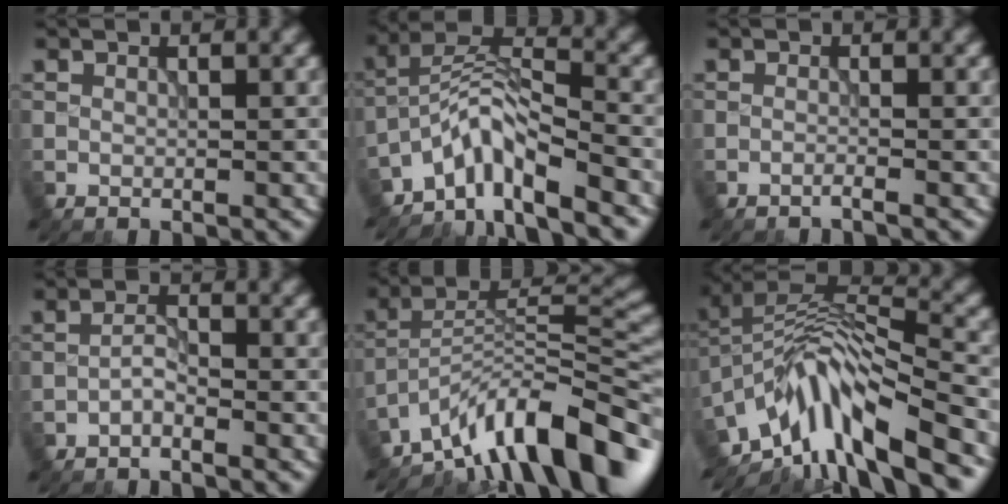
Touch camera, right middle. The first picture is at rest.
{"total": 5.8, "force": [-4.5, 1.4, 3.4], "torque": [-0.053, 0.009, -0.091]}
{"total": 0.9, "force": [-0.7, 0.1, 0.6], "torque": [-0.004, 0.000, -0.021]}
{"total": 1.4, "force": [-1.1, 0.2, 0.8], "torque": [-0.017, 0.006, -0.025]}
{"total": 12.0, "force": [-8.6, 3.3, 7.6], "torque": [-0.106, 0.026, -0.158]}
{"total": 11.5, "force": [-6.3, 3.7, 8.9], "torque": [-0.152, 0.016, -0.117]}